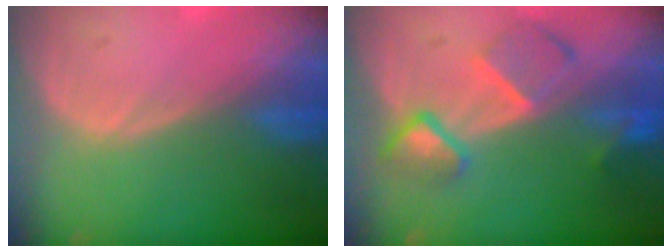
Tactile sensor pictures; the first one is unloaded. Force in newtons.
{"total": 7.5, "press": 6.7, "slide": 3.5}